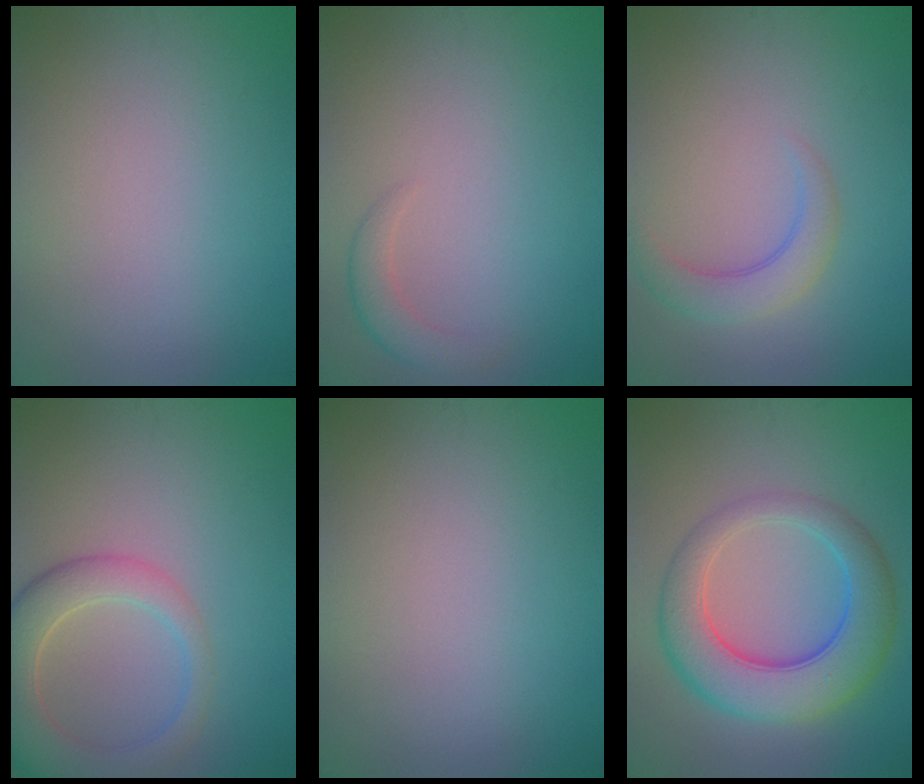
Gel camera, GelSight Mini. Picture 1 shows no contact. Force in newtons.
{"total": 2.0, "press": 2.0, "slide": 0.2}
{"total": 3.0, "press": 3.0, "slide": 0.3}
{"total": 6.4, "press": 6.4, "slide": 0.7}
{"total": 0.0}
{"total": 8.0, "press": 8.0, "slide": 0.3}